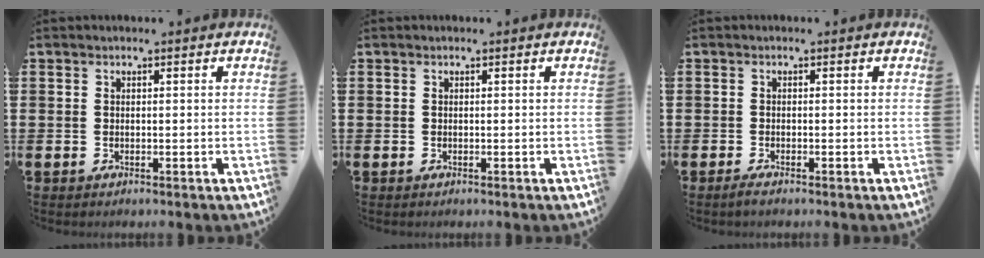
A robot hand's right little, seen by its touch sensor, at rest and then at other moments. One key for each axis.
{"total": 0.0}
{"total": 0.9, "fx": -0.4, "fy": 0.1, "fz": 0.8, "tx": -0.014, "ty": -0.002, "tz": -0.007}